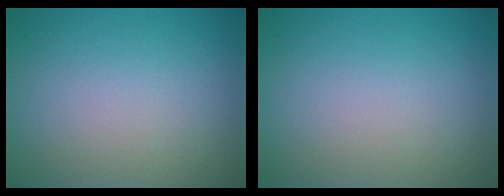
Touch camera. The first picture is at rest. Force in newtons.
{"total": 0.0}